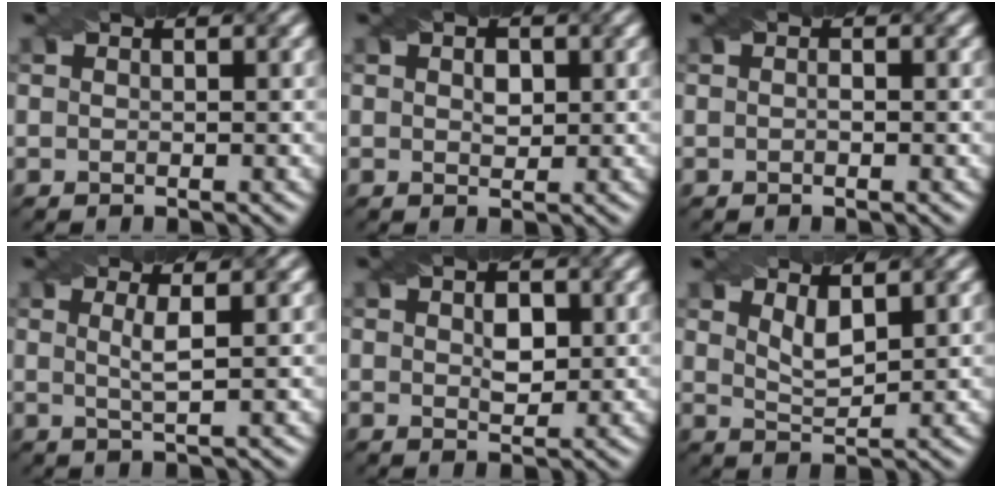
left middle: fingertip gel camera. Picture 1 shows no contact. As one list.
[{"total": 1.5, "force": [0.4, 1.0, 1.1], "torque": [-0.017, 0.000, 0.008]}, {"total": 0.5, "force": [-0.2, 0.2, 0.4], "torque": [-0.011, 0.001, -0.003]}, {"total": 2.1, "force": [0.5, 0.4, 2.1], "torque": [-0.039, 0.000, 0.005]}, {"total": 2.2, "force": [0.5, 1.3, 1.7], "torque": [-0.030, -0.001, 0.010]}, {"total": 2.3, "force": [1.4, 0.8, 1.6], "torque": [-0.035, -0.007, 0.029]}]